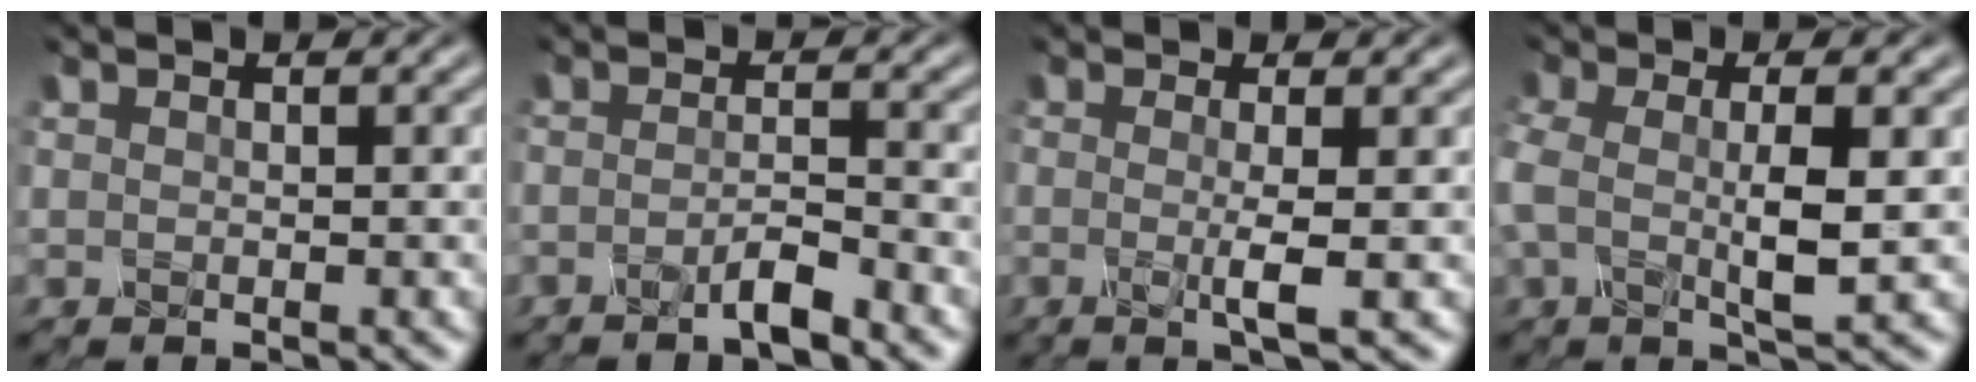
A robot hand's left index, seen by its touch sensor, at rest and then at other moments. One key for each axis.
{"total": 2.4, "fx": -2.0, "fy": 0.2, "fz": 1.4, "tx": -0.020, "ty": -0.003, "tz": -0.043}
{"total": 2.5, "fx": -0.7, "fy": 0.2, "fz": 2.4, "tx": -0.043, "ty": -0.008, "tz": -0.016}
{"total": 5.1, "fx": -0.9, "fy": 1.4, "fz": 4.8, "tx": -0.097, "ty": 0.000, "tz": -0.021}